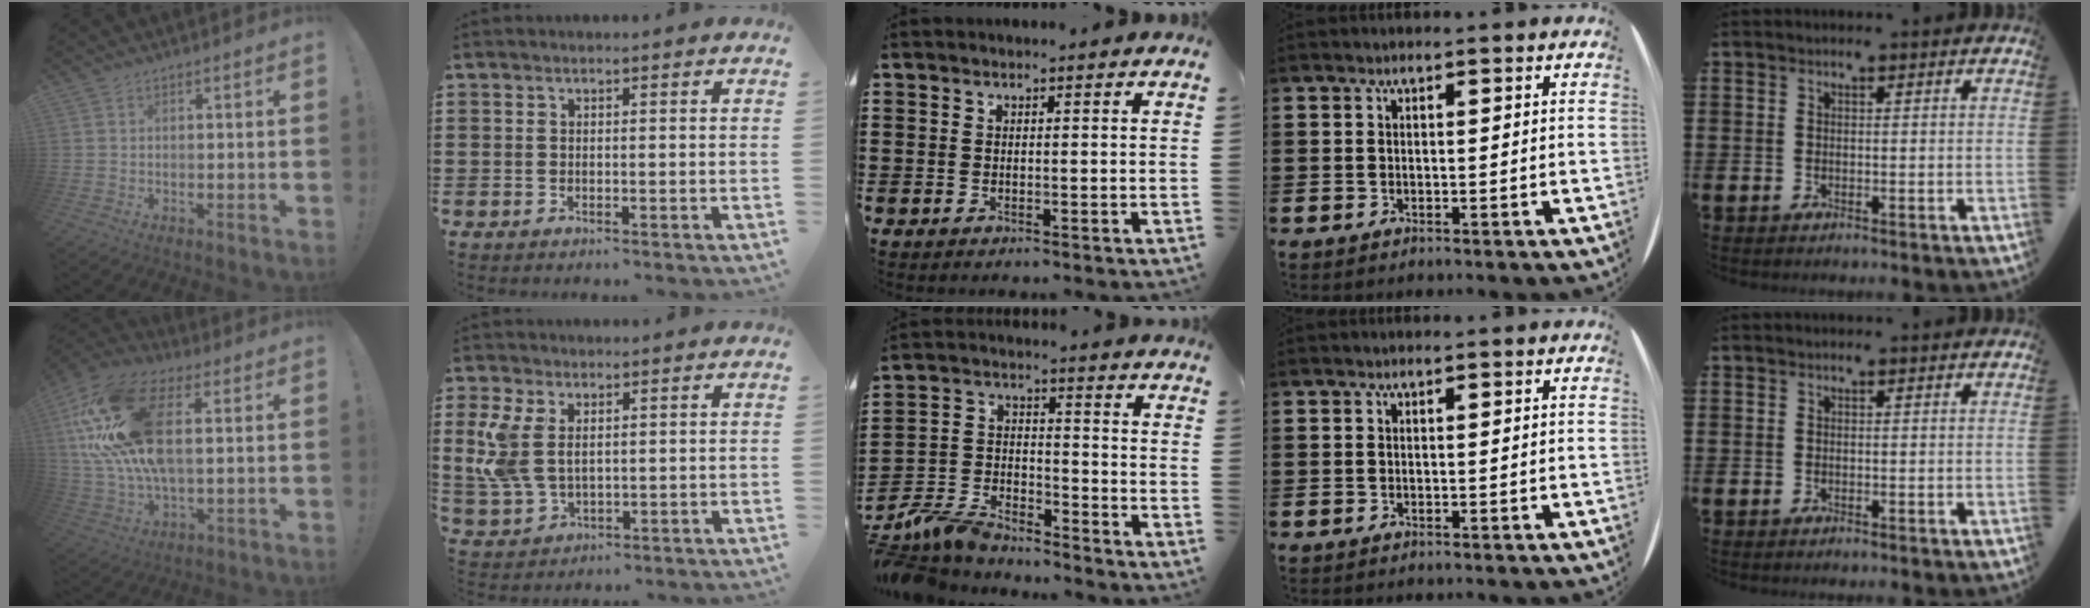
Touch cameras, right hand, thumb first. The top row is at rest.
{"thumb": {"total": 24.5, "force": [5.3, 13.1, 20.0], "torque": [-0.377, -0.009, 0.096]}, "index": {"total": 5.5, "force": [1.4, 3.4, 4.0], "torque": [-0.109, 0.000, 0.022]}, "middle": {"total": 7.4, "force": [-7.1, 1.4, 1.5], "torque": [-0.044, 0.008, -0.143]}}